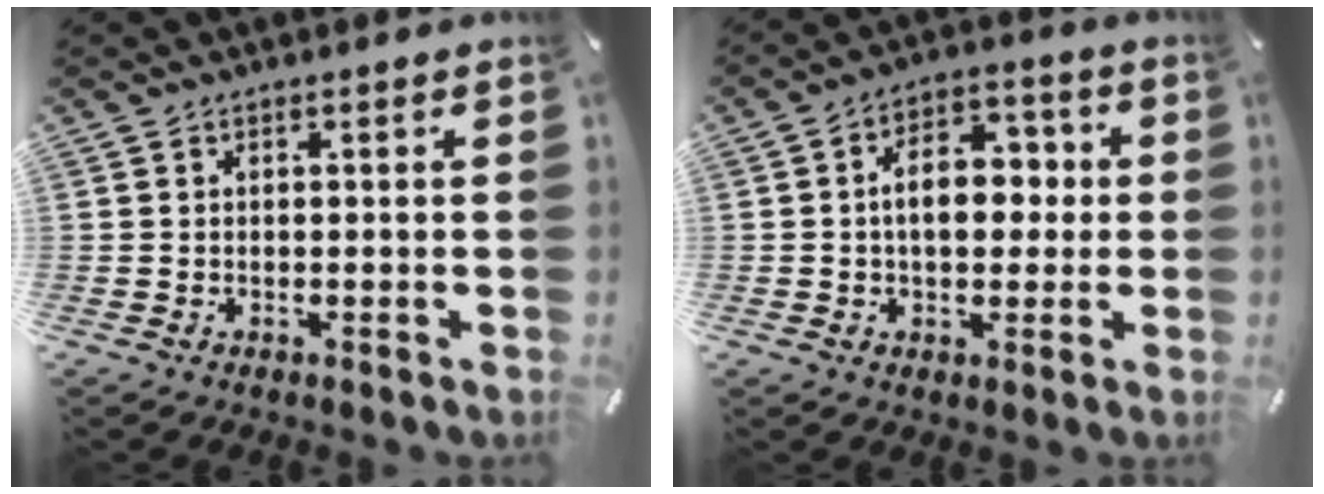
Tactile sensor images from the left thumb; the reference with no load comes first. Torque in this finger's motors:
{"motor_torque": [1.79, 1.76, 1.33, -0.08, 0.32]}